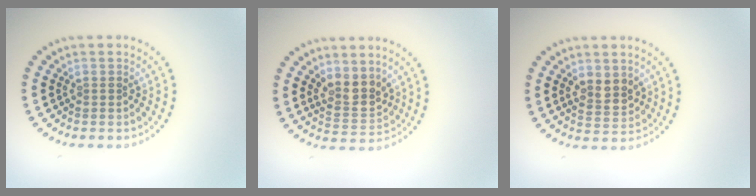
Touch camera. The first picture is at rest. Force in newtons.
{"total": 3.2, "press": 2.9, "slide": 1.3}
{"total": 2.6, "press": 2.5, "slide": 0.7}